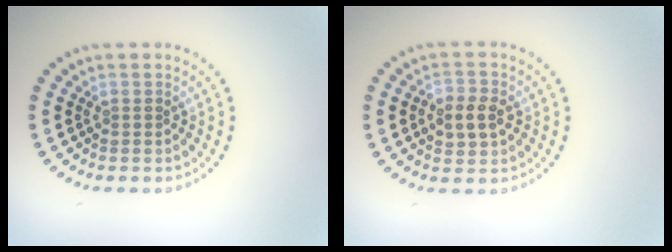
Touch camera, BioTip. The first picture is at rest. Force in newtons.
{"total": 2.9, "press": 2.9, "slide": 0.3}